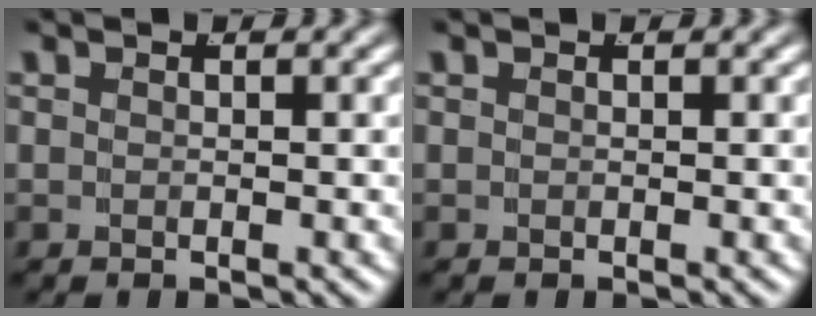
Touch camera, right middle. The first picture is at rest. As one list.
[{"total": 0.0}]